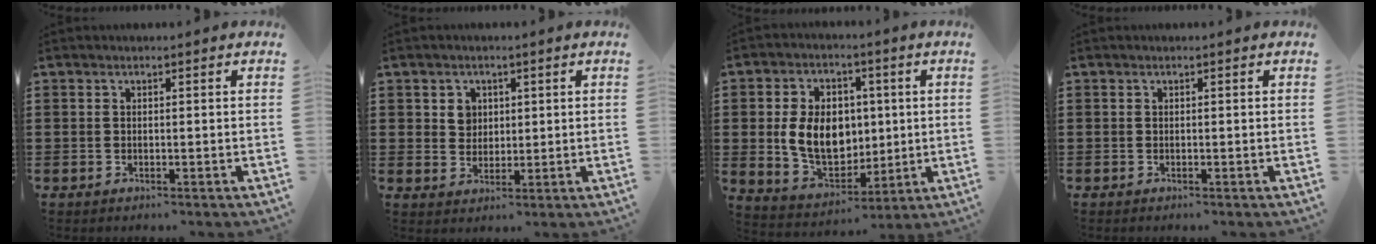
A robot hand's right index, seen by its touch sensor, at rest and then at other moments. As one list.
[{"total": 3.0, "force": [1.1, 2.7, 1.0], "torque": [-0.021, 0.006, 0.018]}, {"total": 10.2, "force": [0.5, 7.6, 6.7], "torque": [-0.139, 0.009, 0.005]}, {"total": 0.0}]